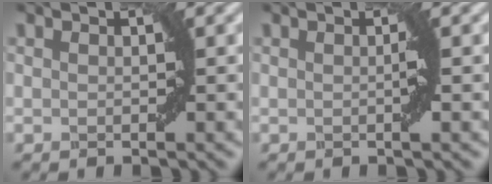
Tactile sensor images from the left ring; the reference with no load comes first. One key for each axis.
{"total": 1.0, "fx": -0.1, "fy": -0.1, "fz": 1.0, "tx": -0.018, "ty": 0.003, "tz": -0.002}